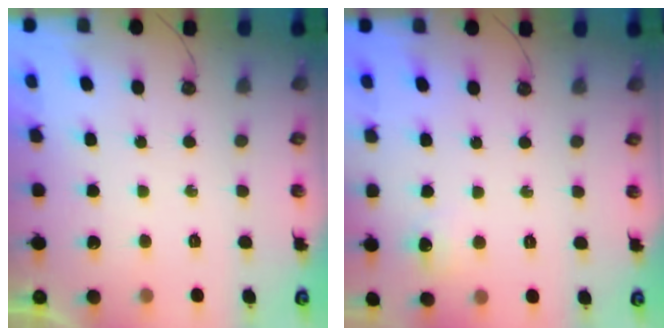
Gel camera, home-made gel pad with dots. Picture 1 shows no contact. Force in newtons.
{"total": 4.9, "press": 4.9, "slide": 0.7}